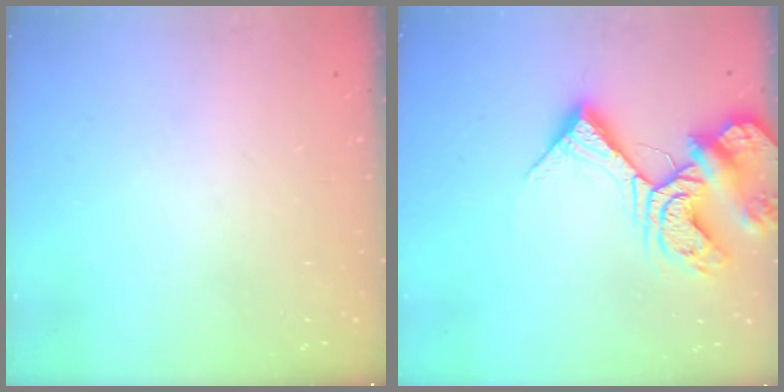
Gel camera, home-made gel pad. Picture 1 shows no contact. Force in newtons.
{"total": 13.3, "press": 13.2, "slide": 1.5}